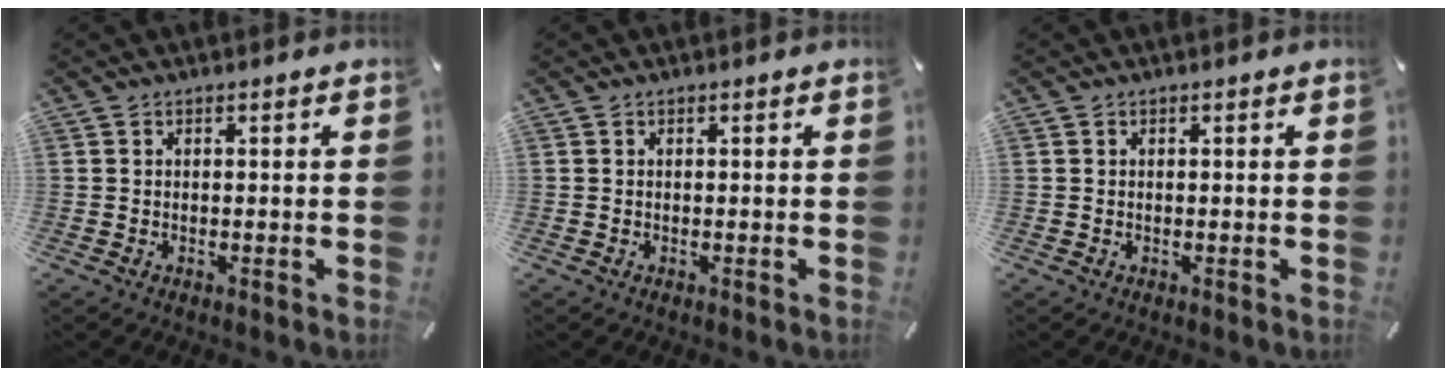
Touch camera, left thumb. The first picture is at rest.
{"total": 0.0}
{"total": 0.0}